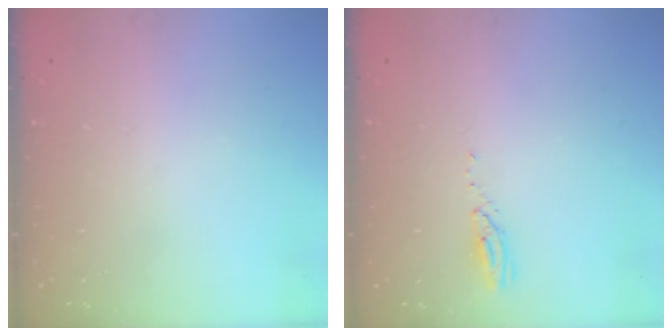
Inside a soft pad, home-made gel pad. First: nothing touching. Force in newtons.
{"total": 3.0, "press": 2.9, "slide": 0.3}